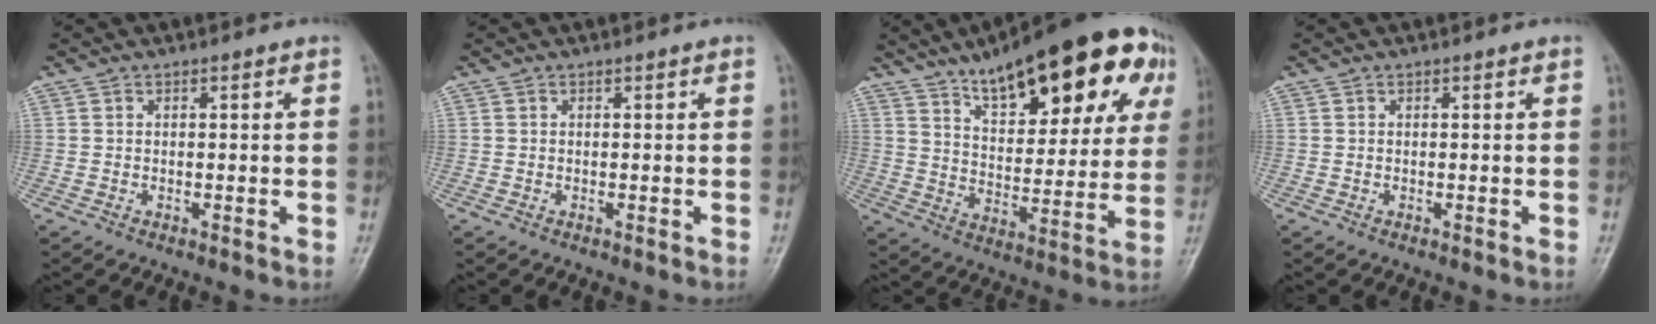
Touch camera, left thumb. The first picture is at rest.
{"total": 0.0}
{"total": 25.4, "force": [13.9, 9.7, 18.9], "torque": [-0.227, -0.023, 0.206]}
{"total": 0.0}